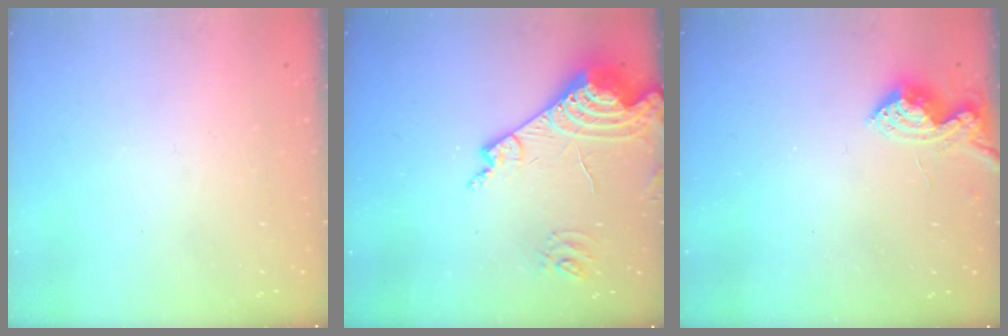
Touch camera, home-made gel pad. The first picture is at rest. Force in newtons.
{"total": 15.9, "press": 15.8, "slide": 1.9}
{"total": 8.6, "press": 8.5, "slide": 0.2}